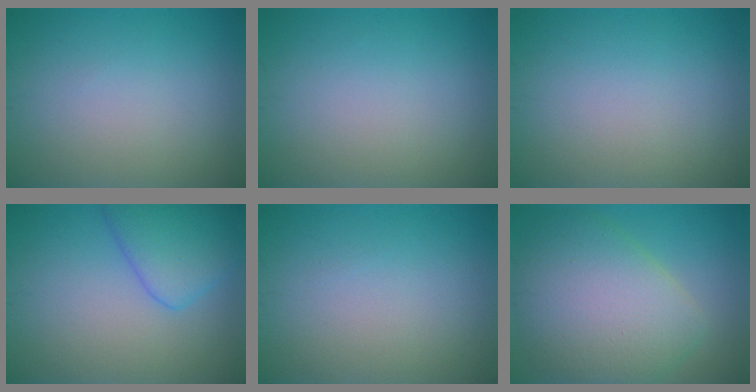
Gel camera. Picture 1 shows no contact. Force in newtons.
{"total": 0.0}
{"total": 0.0}
{"total": 4.6, "press": 4.6, "slide": 0.2}
{"total": 0.0}
{"total": 8.7, "press": 8.7, "slide": 0.3}